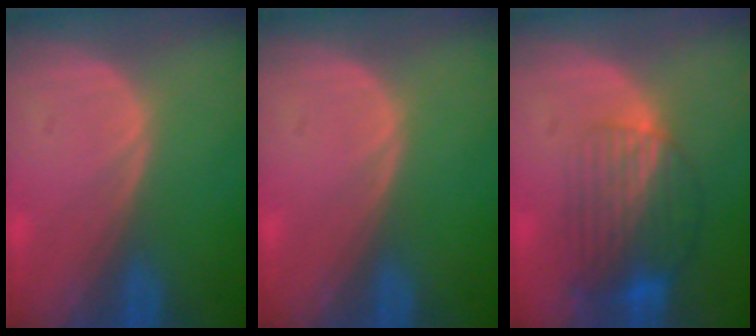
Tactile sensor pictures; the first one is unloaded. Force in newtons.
{"total": 0.0}
{"total": 8.4, "press": 7.1, "slide": 4.5}